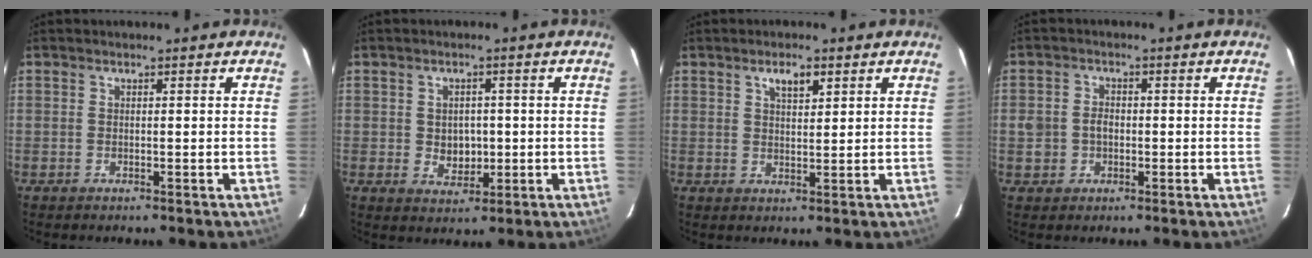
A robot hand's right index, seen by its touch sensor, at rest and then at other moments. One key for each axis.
{"total": 4.5, "fx": -0.3, "fy": 3.8, "fz": 2.5, "tx": -0.041, "ty": 0.000, "tz": 0.003}
{"total": 3.5, "fx": 2.0, "fy": 1.4, "fz": 2.5, "tx": -0.041, "ty": 0.005, "tz": 0.035}
{"total": 4.1, "fx": -0.6, "fy": 3.5, "fz": 1.9, "tx": -0.040, "ty": 0.008, "tz": -0.008}